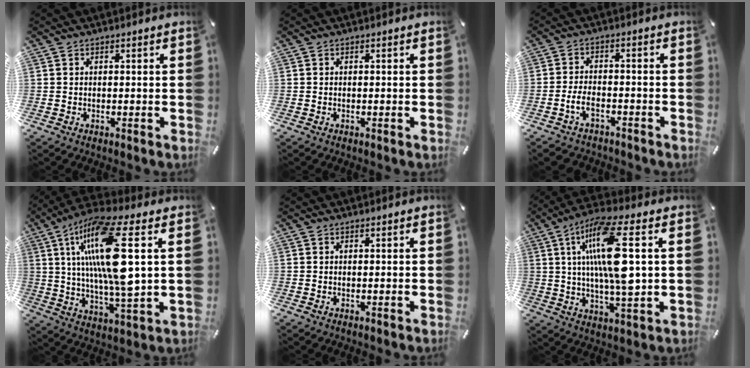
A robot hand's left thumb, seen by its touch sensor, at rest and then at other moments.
{"total": 0.0}
{"total": 5.5, "force": [-2.7, 3.3, 3.5], "torque": [-0.076, 0.013, -0.053]}
{"total": 19.1, "force": [5.1, 4.3, 18.0], "torque": [-0.368, -0.020, 0.063]}
{"total": 0.0}
{"total": 16.7, "force": [3.6, 4.1, 15.8], "torque": [-0.325, -0.010, 0.046]}